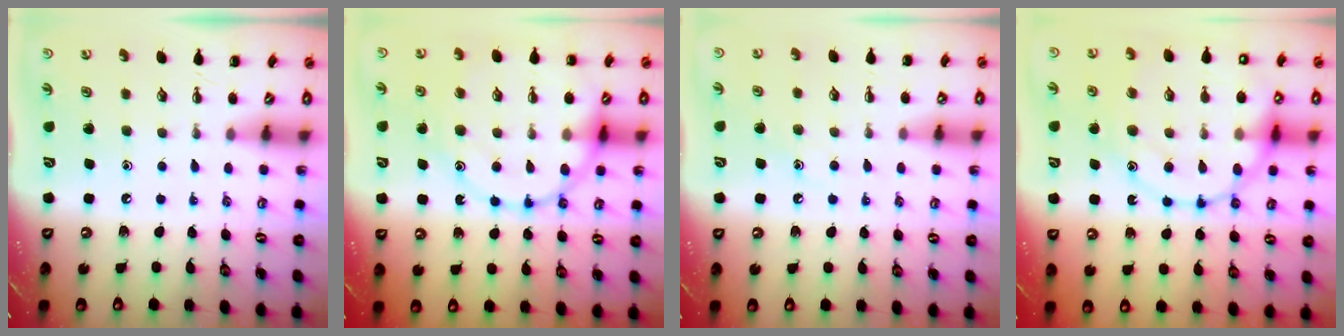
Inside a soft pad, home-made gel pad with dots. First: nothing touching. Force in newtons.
{"total": 19.5, "press": 19.3, "slide": 3.0}
{"total": 7.3, "press": 7.2, "slide": 1.6}
{"total": 21.0, "press": 21.0, "slide": 1.8}